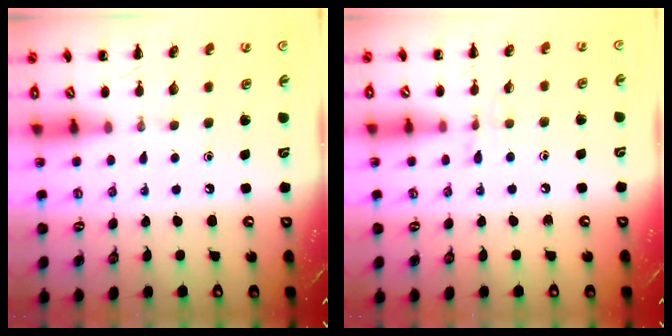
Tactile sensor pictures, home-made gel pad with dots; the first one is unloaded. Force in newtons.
{"total": 5.0, "press": 4.8, "slide": 1.3}